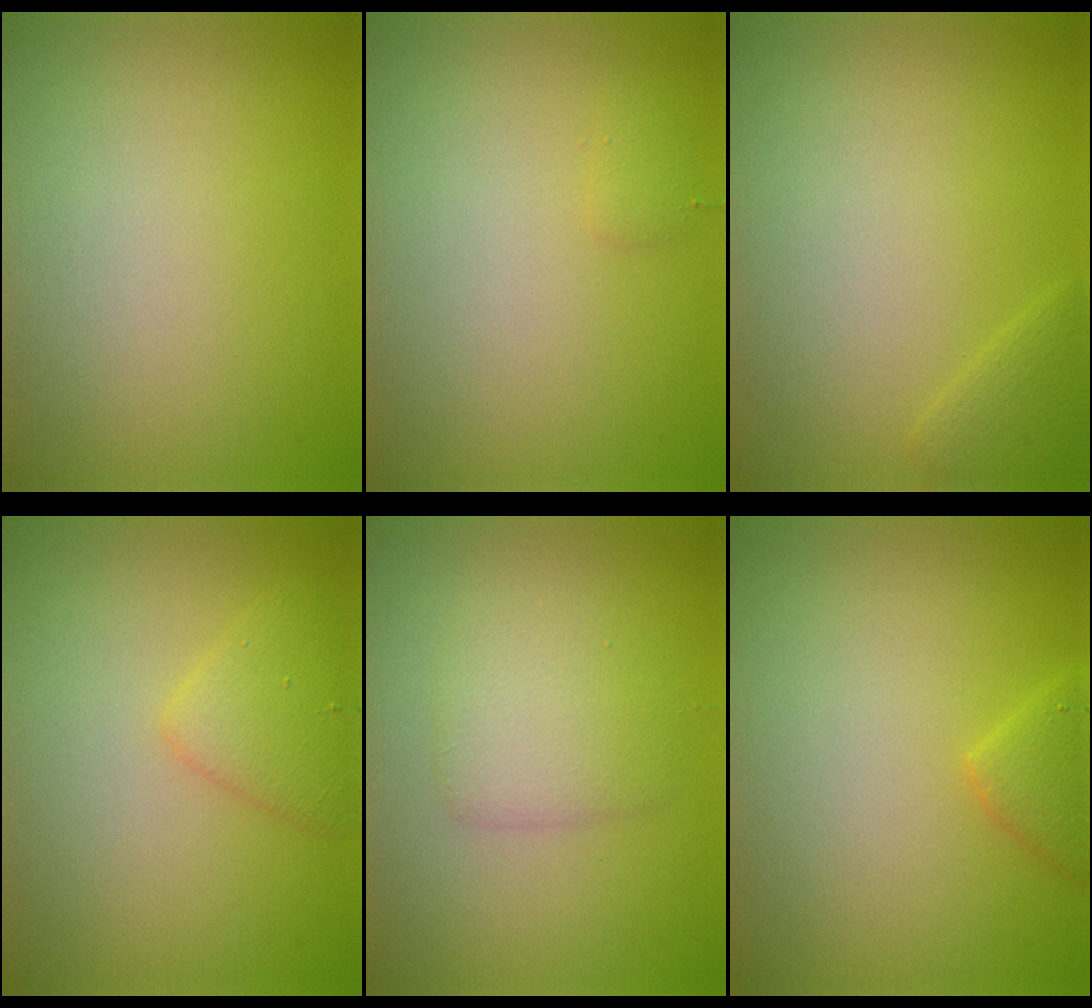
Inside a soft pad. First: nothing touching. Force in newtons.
{"total": 0.7, "press": 0.7, "slide": 0.1}
{"total": 1.2, "press": 1.2, "slide": 0.0}
{"total": 2.3, "press": 2.3, "slide": 0.0}
{"total": 2.7, "press": 2.7, "slide": 0.1}
{"total": 1.9, "press": 1.9, "slide": 0.1}